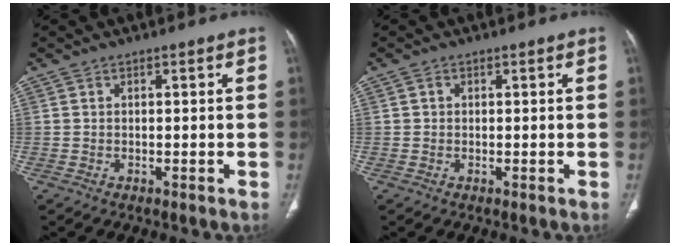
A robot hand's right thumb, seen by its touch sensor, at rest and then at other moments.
{"total": 0.7, "force": [0.1, 0.7, 0.2], "torque": [0.001, 0.002, 0.002]}